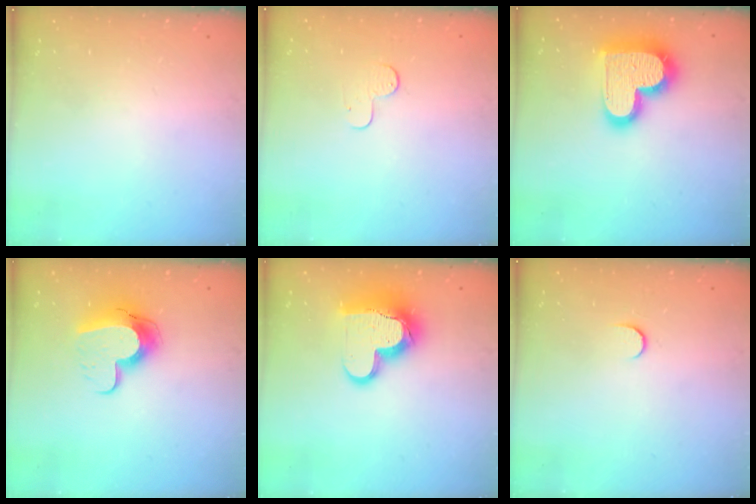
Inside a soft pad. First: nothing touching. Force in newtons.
{"total": 4.8, "press": 4.8, "slide": 0.5}
{"total": 20.1, "press": 20.1, "slide": 1.5}
{"total": 12.6, "press": 12.5, "slide": 1.1}
{"total": 15.5, "press": 15.4, "slide": 1.8}
{"total": 3.4, "press": 3.4, "slide": 0.4}